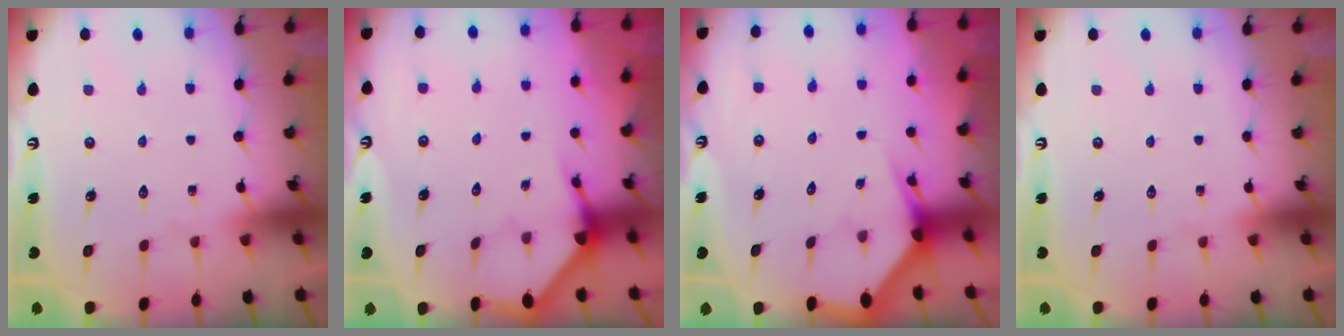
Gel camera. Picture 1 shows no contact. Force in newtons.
{"total": 4.0, "press": 4.0, "slide": 0.2}
{"total": 2.9, "press": 2.9, "slide": 0.1}
{"total": 0.0}